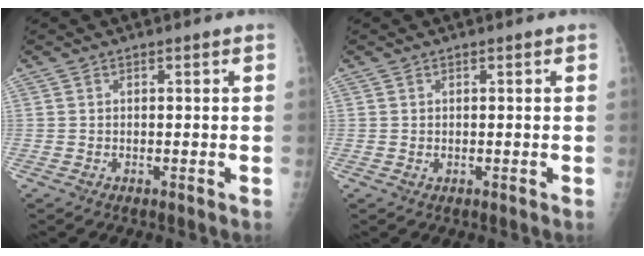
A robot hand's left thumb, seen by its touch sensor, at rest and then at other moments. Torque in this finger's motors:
{"motor_torque": [-0.24, 0.19, 0.16, 0.07, 0.02]}